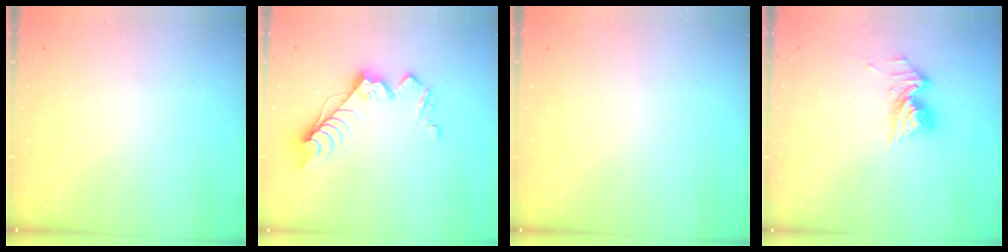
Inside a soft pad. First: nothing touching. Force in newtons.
{"total": 13.9, "press": 13.9, "slide": 0.5}
{"total": 0.0}
{"total": 11.2, "press": 11.1, "slide": 1.1}